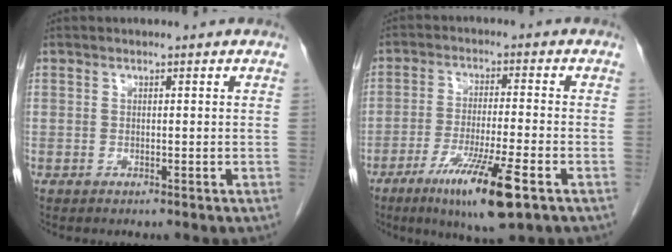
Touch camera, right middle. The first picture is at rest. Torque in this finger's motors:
{"motor_torque": [1.22, -0.92, 0.63, 0.18]}